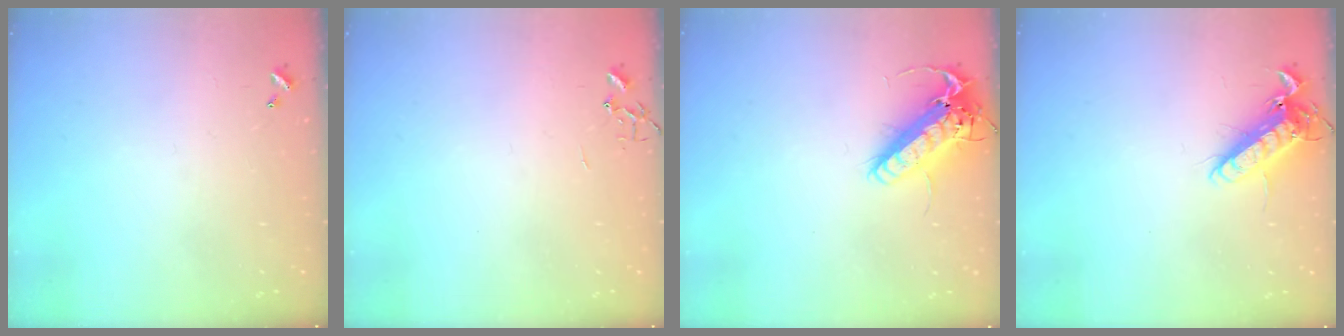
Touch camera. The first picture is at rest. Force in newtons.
{"total": 0.0}
{"total": 16.2, "press": 15.9, "slide": 3.2}
{"total": 12.8, "press": 12.7, "slide": 1.9}